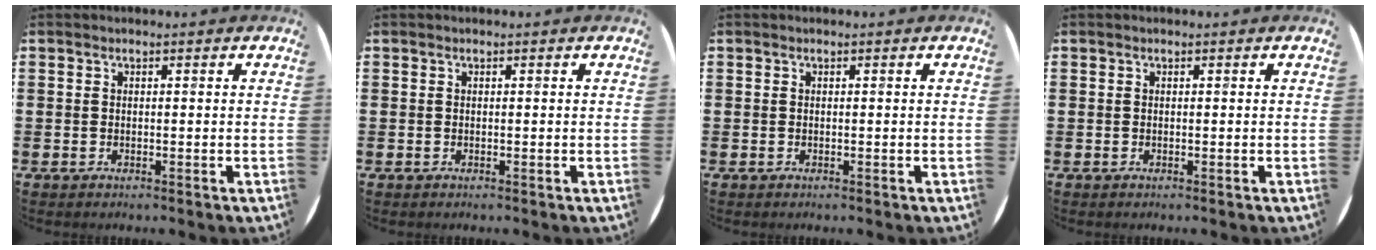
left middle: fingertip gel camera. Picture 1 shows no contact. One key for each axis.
{"total": 0.0}
{"total": 0.0}
{"total": 0.0}